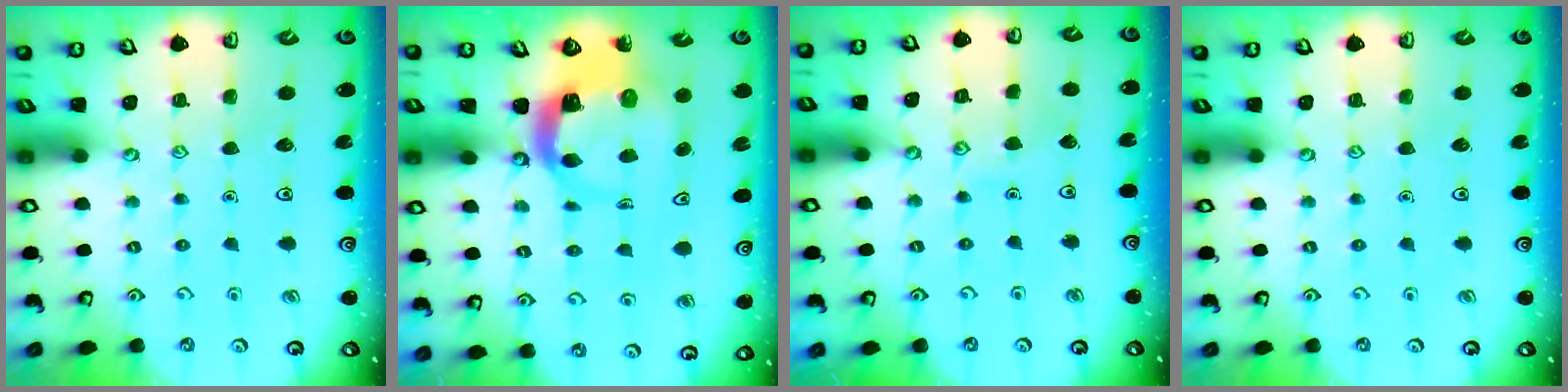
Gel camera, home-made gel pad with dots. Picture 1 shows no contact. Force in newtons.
{"total": 5.3, "press": 5.3, "slide": 0.8}
{"total": 4.8, "press": 4.8, "slide": 0.2}
{"total": 0.0}